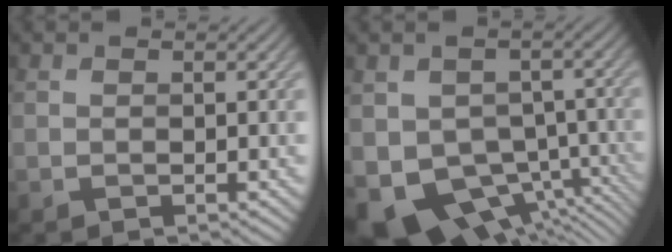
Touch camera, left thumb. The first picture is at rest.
{"total": 11.3, "force": [-4.6, 8.4, 6.1], "torque": [-0.125, -0.042, -0.062]}